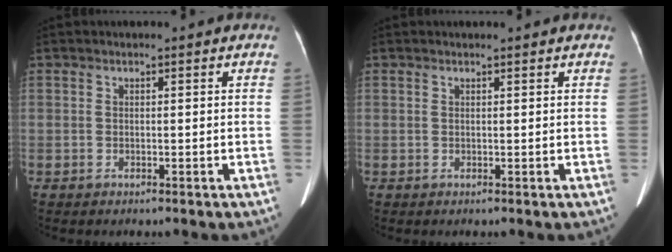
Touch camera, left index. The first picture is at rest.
{"total": 1.6, "force": [1.5, 0.1, 0.5], "torque": [-0.011, 0.013, 0.018]}